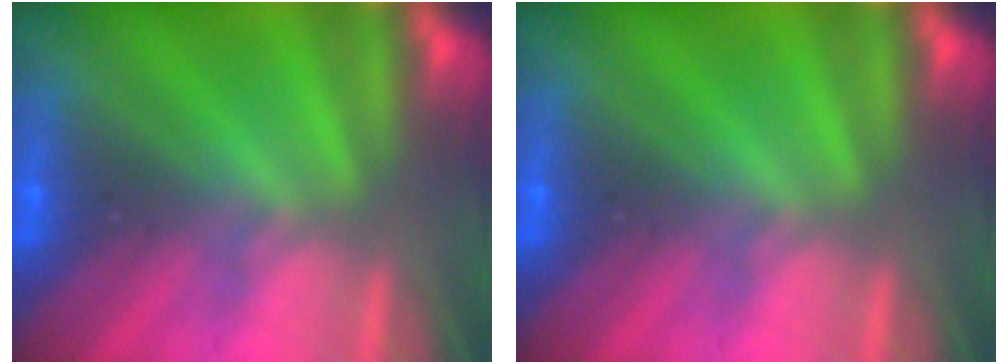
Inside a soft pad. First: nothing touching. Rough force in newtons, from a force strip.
{"total": 0.0}